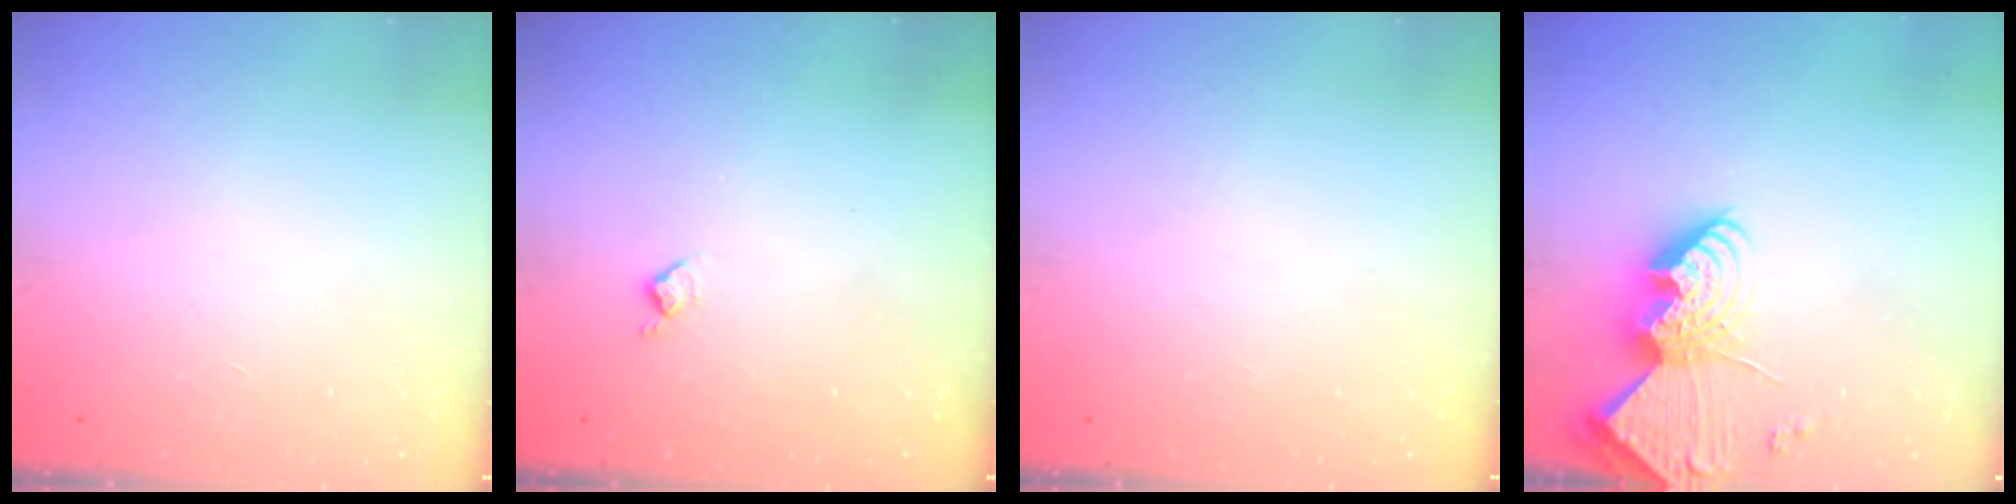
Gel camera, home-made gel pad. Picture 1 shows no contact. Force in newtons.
{"total": 6.1, "press": 6.1, "slide": 0.7}
{"total": 0.0}
{"total": 13.7, "press": 13.7, "slide": 1.2}